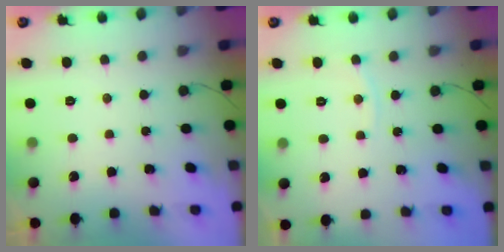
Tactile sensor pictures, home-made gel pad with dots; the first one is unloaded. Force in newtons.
{"total": 2.7, "press": 2.7, "slide": 0.4}